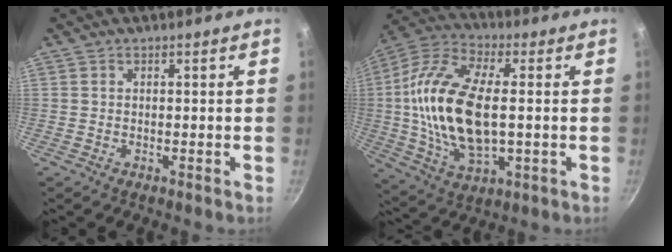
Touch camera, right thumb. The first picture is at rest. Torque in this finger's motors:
{"motor_torque": [-0.44, 2.21, 1.83, 0.21, 0.29]}